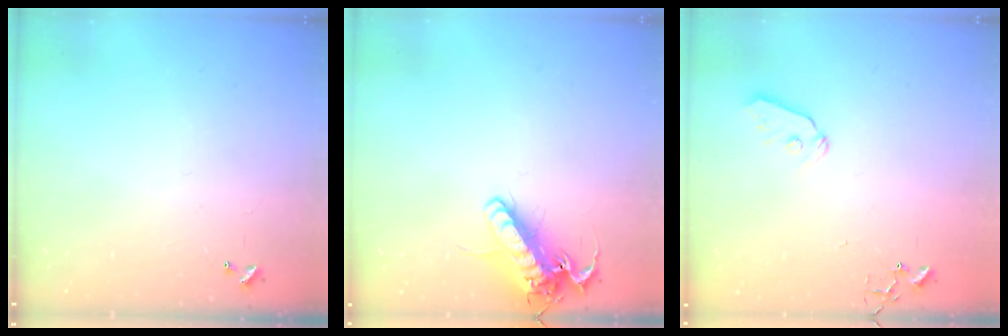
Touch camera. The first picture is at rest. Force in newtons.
{"total": 16.2, "press": 16.0, "slide": 2.5}
{"total": 6.7, "press": 6.7, "slide": 0.8}